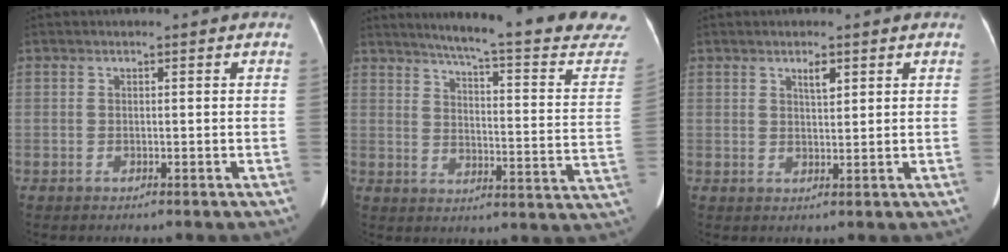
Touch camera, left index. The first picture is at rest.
{"total": 25.7, "force": [23.0, 0.6, 11.3], "torque": [-0.151, -0.100, 0.272]}
{"total": 1.8, "force": [1.0, 0.6, 1.4], "torque": [-0.024, -0.003, 0.019]}